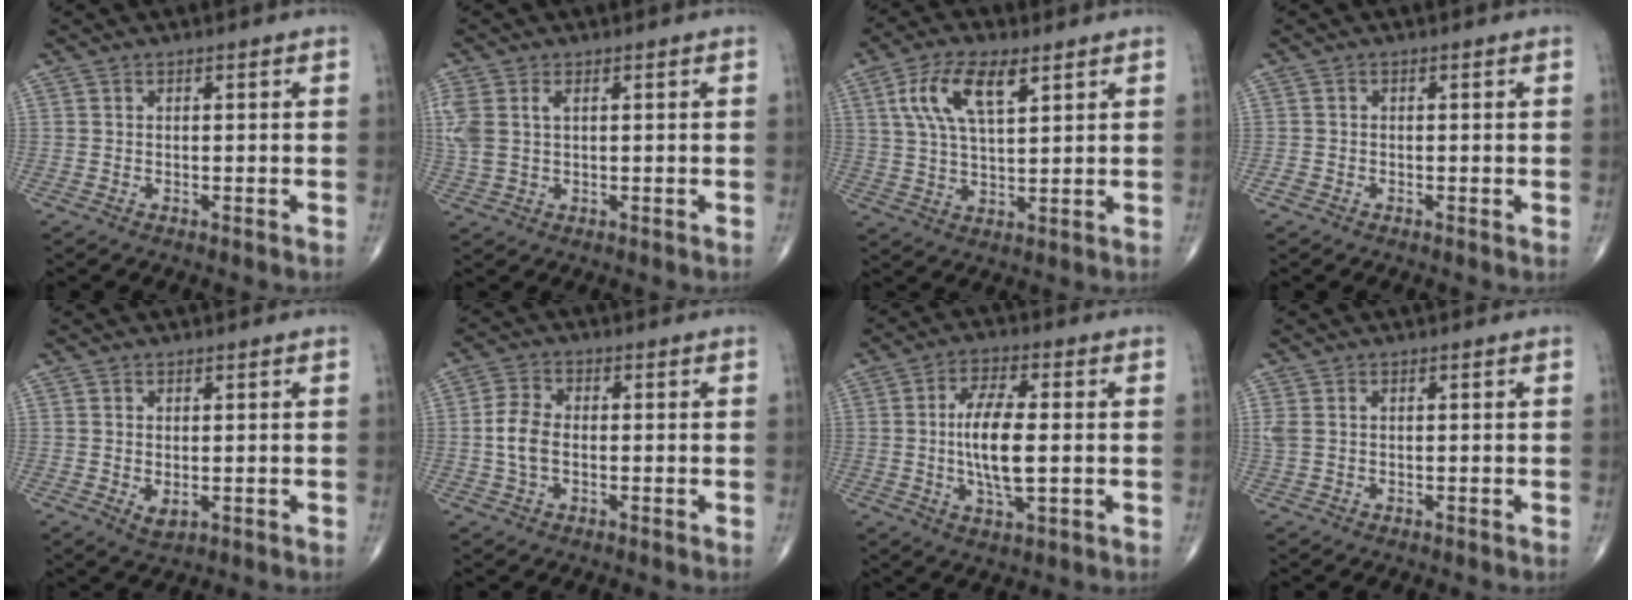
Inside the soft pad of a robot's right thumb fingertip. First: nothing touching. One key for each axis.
{"total": 6.3, "fx": 1.6, "fy": 3.7, "fz": 4.8, "tx": -0.140, "ty": 0.013, "tz": 0.040}
{"total": 10.5, "fx": 4.6, "fy": 4.2, "fz": 8.5, "tx": -0.167, "ty": -0.007, "tz": 0.090}
{"total": 1.0, "fx": -0.4, "fy": 0.7, "fz": 0.6, "tx": -0.009, "ty": -0.002, "tz": -0.010}
{"total": 2.2, "fx": -0.1, "fy": 1.3, "fz": 1.8, "tx": -0.028, "ty": -0.008, "tz": 0.005}
{"total": 5.6, "fx": -0.4, "fy": 3.5, "fz": 4.4, "tx": -0.092, "ty": 0.010, "tz": -0.012}
{"total": 10.7, "fx": -0.1, "fy": 3.8, "fz": 10.0, "tx": -0.192, "ty": -0.003, "tz": -0.003}
{"total": 2.1, "fx": 0.5, "fy": 1.3, "fz": 1.6, "tx": -0.054, "ty": 0.014, "tz": 0.016}